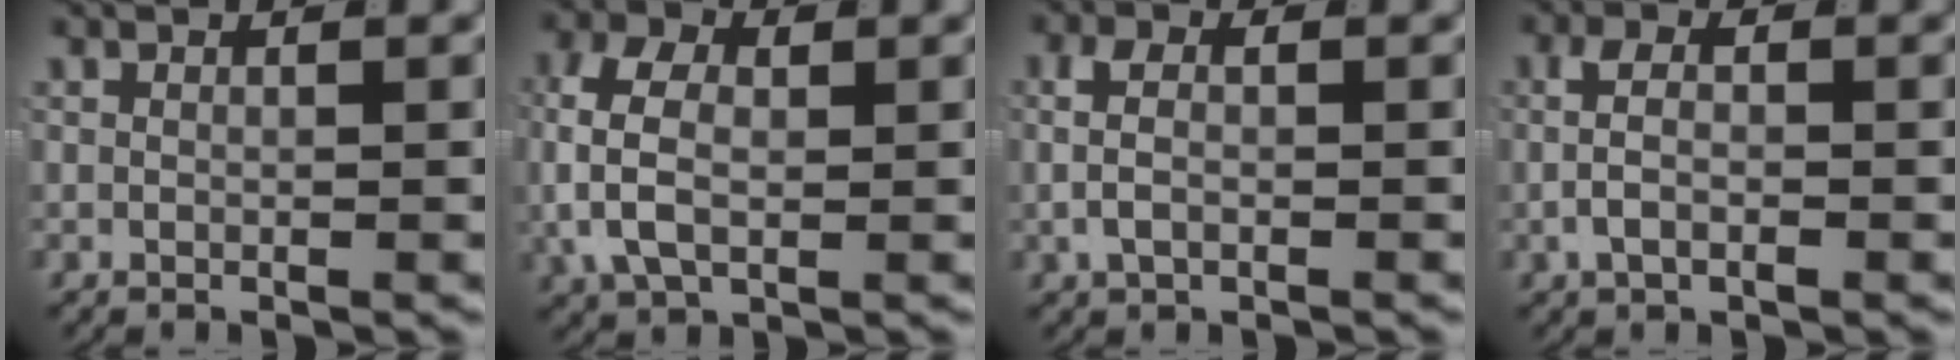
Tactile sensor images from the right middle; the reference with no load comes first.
{"total": 5.5, "force": [0.1, 3.6, 4.1], "torque": [-0.103, -0.010, 0.009]}
{"total": 2.6, "force": [-0.2, 1.6, 2.1], "torque": [-0.041, -0.002, -0.003]}
{"total": 3.0, "force": [-0.5, 1.5, 2.6], "torque": [-0.045, -0.002, -0.010]}